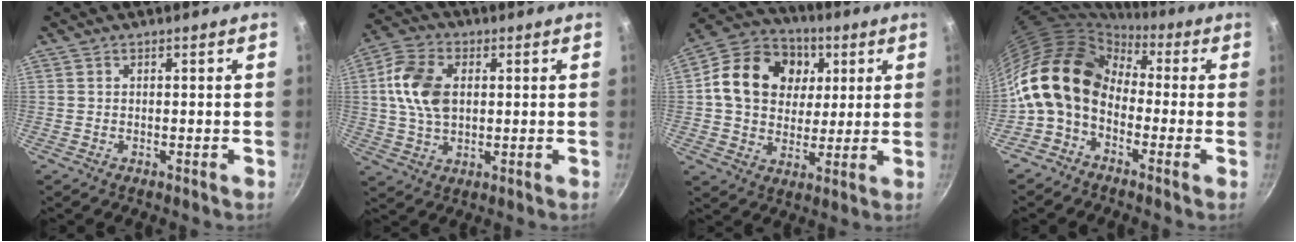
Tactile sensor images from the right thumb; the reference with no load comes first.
{"total": 11.4, "force": [1.6, 7.5, 8.4], "torque": [-0.150, 0.010, 0.023]}
{"total": 18.1, "force": [4.1, 14.4, 10.2], "torque": [-0.158, 0.009, 0.058]}
{"total": 15.3, "force": [-1.3, 11.1, 10.4], "torque": [-0.182, 0.044, -0.049]}